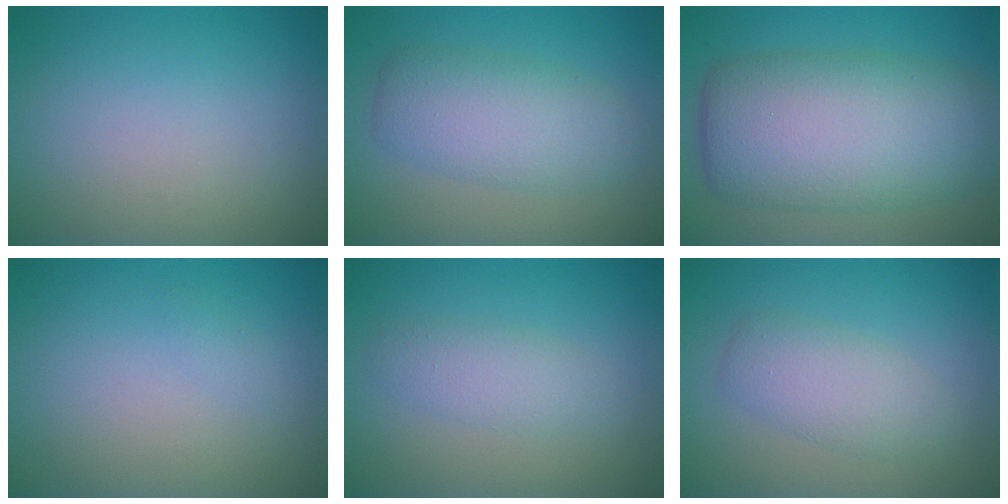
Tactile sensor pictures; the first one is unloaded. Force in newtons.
{"total": 5.1, "press": 5.1, "slide": 0.3}
{"total": 11.0, "press": 11.0, "slide": 0.2}
{"total": 0.5, "press": 0.5, "slide": 0.0}
{"total": 2.3, "press": 2.3, "slide": 0.1}
{"total": 3.2, "press": 3.2, "slide": 0.1}